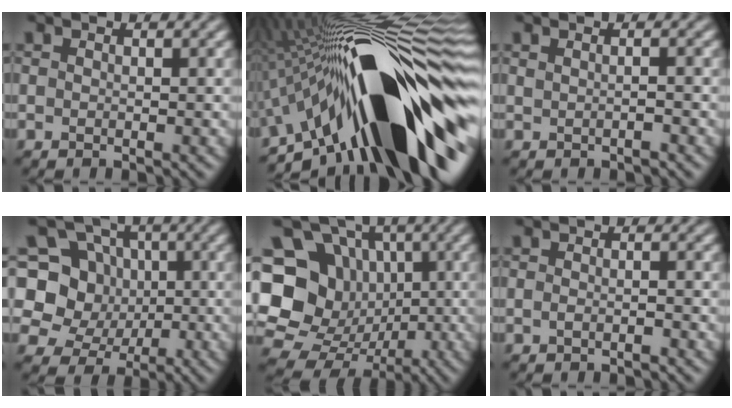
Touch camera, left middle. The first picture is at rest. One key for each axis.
{"total": 18.5, "fx": -2.3, "fy": 7.0, "fz": 17.0, "tx": -0.238, "ty": 0.023, "tz": -0.066}
{"total": 0.9, "fx": 0.0, "fy": 0.3, "fz": 0.8, "tx": -0.013, "ty": -0.002, "tz": -0.005}
{"total": 9.9, "fx": 0.2, "fy": 9.2, "fz": 3.7, "tx": -0.095, "ty": 0.036, "tz": -0.031}
{"total": 19.8, "fx": 0.0, "fy": 18.5, "fz": 7.1, "tx": -0.179, "ty": 0.016, "tz": -0.022}
{"total": 0.9, "fx": -0.5, "fy": 0.3, "fz": 0.7, "tx": -0.015, "ty": 0.000, "tz": -0.011}